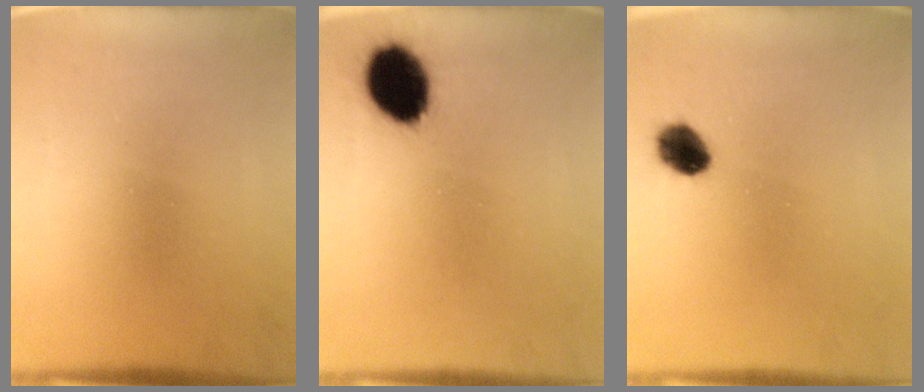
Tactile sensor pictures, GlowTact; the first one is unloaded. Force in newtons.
{"total": 11.7}
{"total": 5.5}